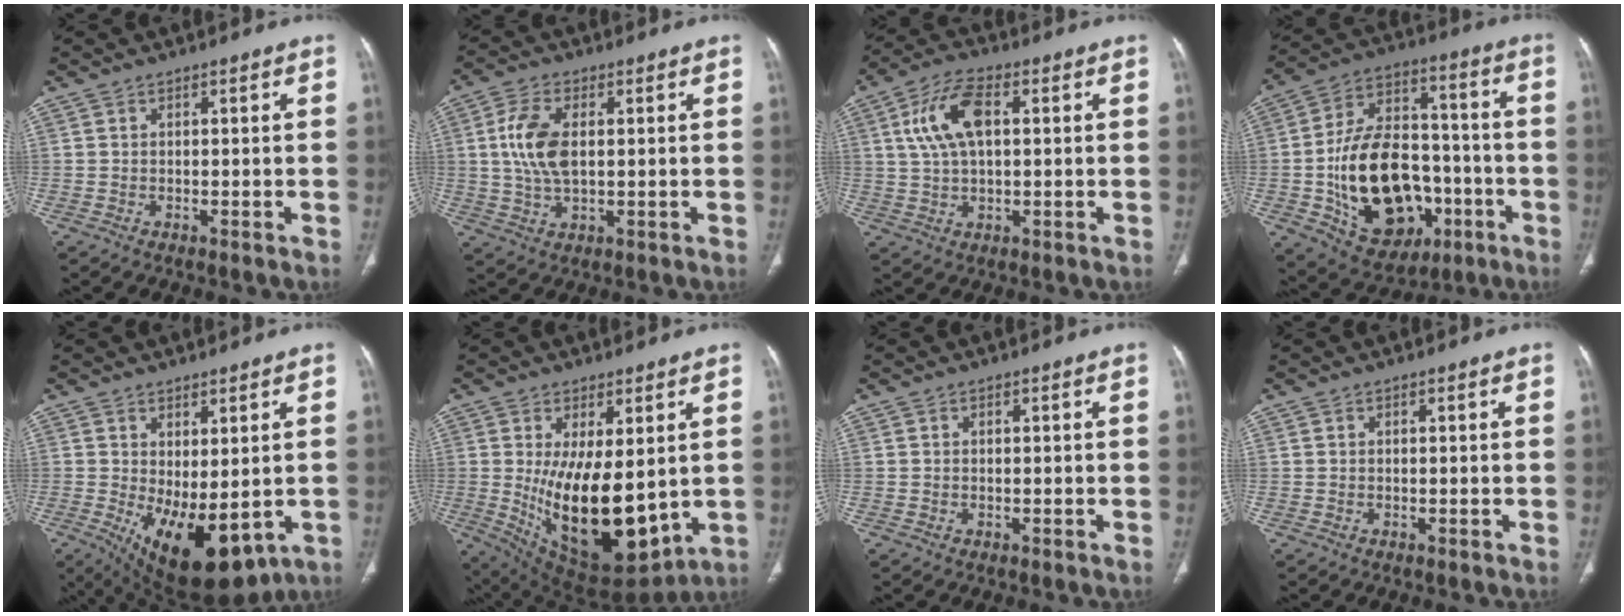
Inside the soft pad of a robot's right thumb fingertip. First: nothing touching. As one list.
[{"total": 9.2, "force": [1.2, 4.9, 7.7], "torque": [-0.166, 0.000, 0.026]}, {"total": 10.4, "force": [2.4, 5.3, 8.7], "torque": [-0.172, 0.014, 0.043]}, {"total": 25.4, "force": [-6.2, 16.7, 18.1], "torque": [-0.281, 0.036, -0.077]}, {"total": 14.4, "force": [-3.0, 6.6, 12.4], "torque": [-0.182, -0.019, -0.018]}, {"total": 19.2, "force": [0.1, 8.6, 17.1], "torque": [-0.274, -0.041, 0.033]}, {"total": 0.0}, {"total": 0.0}]